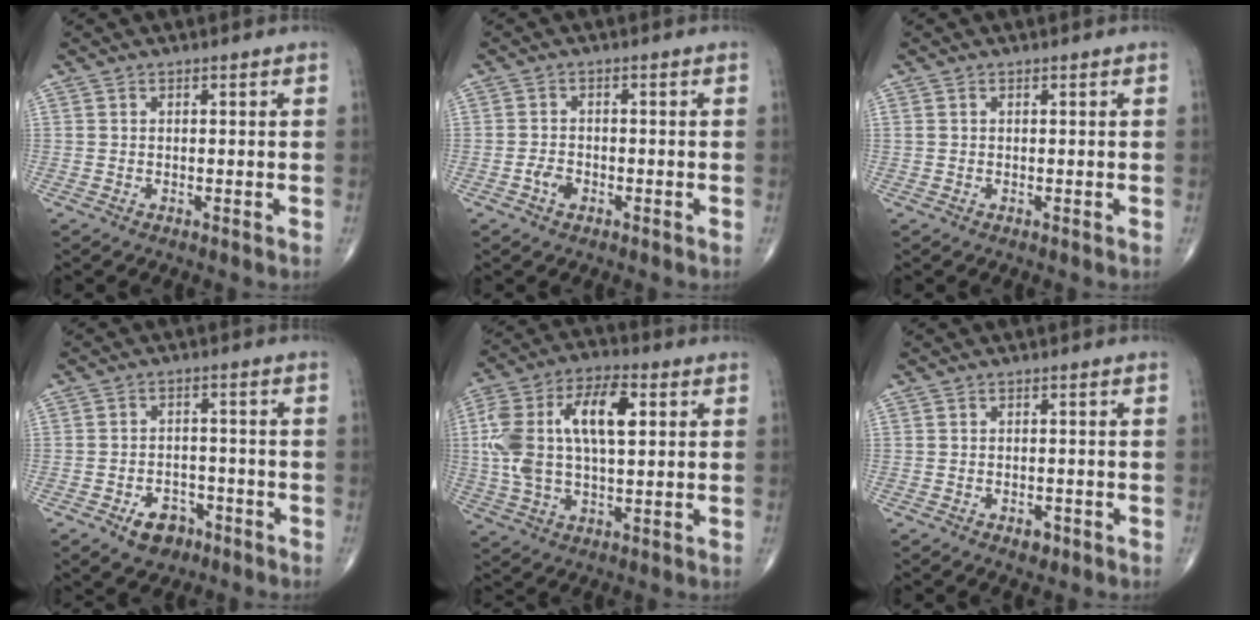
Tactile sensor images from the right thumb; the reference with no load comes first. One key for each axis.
{"total": 2.4, "fx": -1.2, "fy": 1.5, "fz": 1.4, "tx": -0.020, "ty": 0.008, "tz": -0.022}
{"total": 0.6, "fx": 0.2, "fy": 0.3, "fz": 0.4, "tx": -0.011, "ty": 0.012, "tz": 0.007}
{"total": 5.9, "fx": -3.5, "fy": 3.9, "fz": 2.7, "tx": -0.020, "ty": 0.023, "tz": -0.050}
{"total": 17.9, "fx": 3.3, "fy": 8.8, "fz": 15.2, "tx": -0.308, "ty": 0.025, "tz": 0.056}
{"total": 1.9, "fx": -1.1, "fy": 1.1, "fz": 1.1, "tx": -0.011, "ty": 0.002, "tz": -0.014}